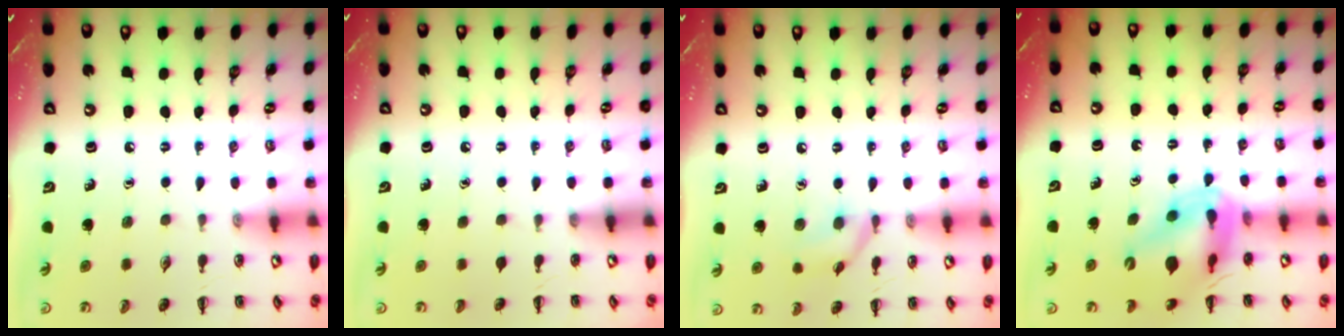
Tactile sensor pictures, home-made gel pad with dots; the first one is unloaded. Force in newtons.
{"total": 0.0}
{"total": 7.8, "press": 7.8, "slide": 0.8}
{"total": 13.8, "press": 13.3, "slide": 3.7}